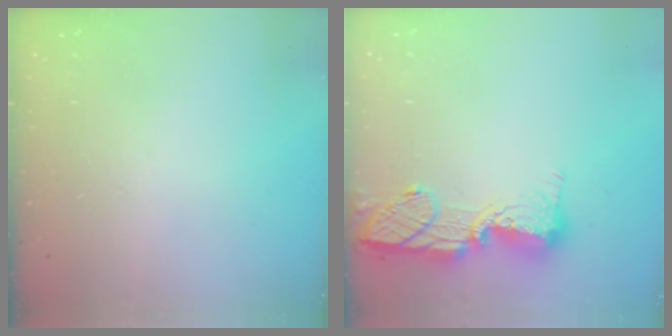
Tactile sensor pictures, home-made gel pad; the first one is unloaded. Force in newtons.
{"total": 16.3, "press": 16.3, "slide": 1.3}